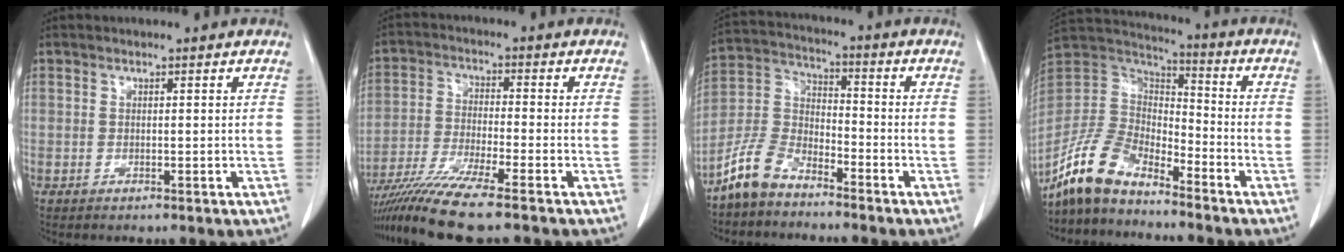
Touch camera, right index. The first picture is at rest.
{"total": 11.4, "force": [-9.1, -1.0, 6.8], "torque": [-0.123, -0.032, -0.157]}
{"total": 8.2, "force": [-6.6, 3.6, 3.2], "torque": [-0.083, 0.010, -0.139]}
{"total": 11.6, "force": [-9.5, 4.3, 5.1], "torque": [-0.120, 0.021, -0.191]}